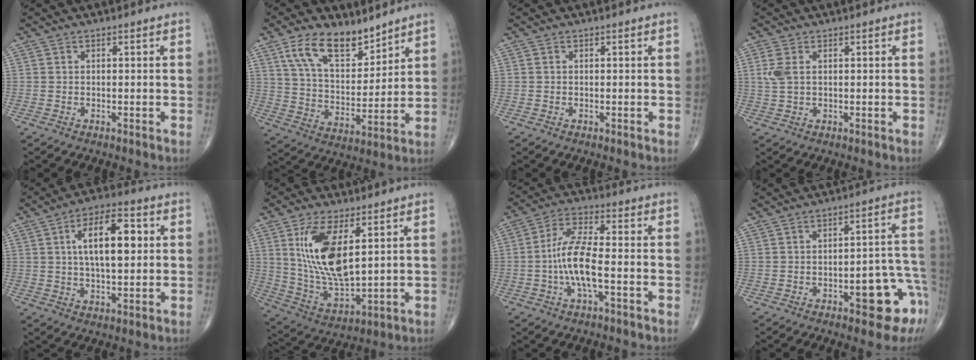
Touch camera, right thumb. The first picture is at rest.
{"total": 13.6, "force": [9.0, 6.6, 7.6], "torque": [-0.109, -0.054, 0.174]}
{"total": 0.0}
{"total": 3.5, "force": [0.9, 1.9, 2.8], "torque": [-0.076, 0.006, 0.022]}
{"total": 12.6, "force": [2.5, 5.6, 11.0], "torque": [-0.169, 0.007, 0.040]}
{"total": 15.5, "force": [4.6, 6.5, 13.3], "torque": [-0.258, -0.027, 0.103]}
{"total": 9.6, "force": [-1.9, 2.7, 9.0], "torque": [-0.195, 0.024, -0.041]}
{"total": 12.0, "force": [-5.5, 4.5, 9.7], "torque": [-0.078, 0.046, -0.061]}